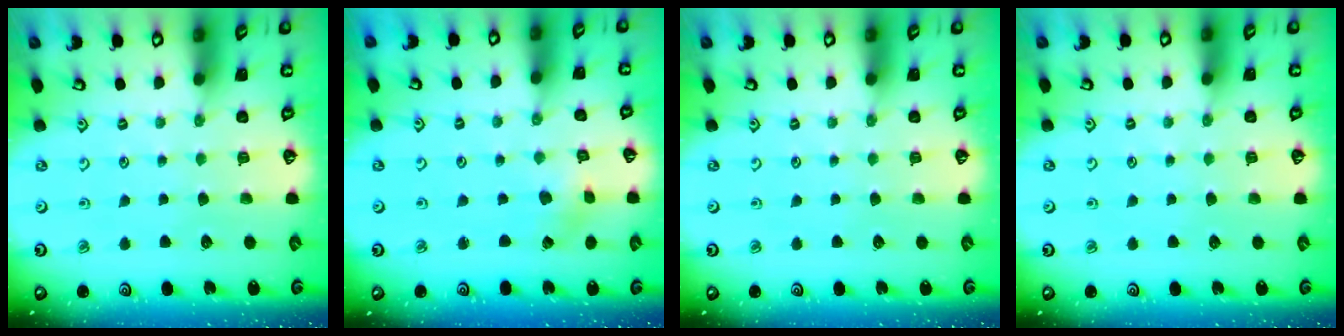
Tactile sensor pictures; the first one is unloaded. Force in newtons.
{"total": 1.4, "press": 1.4, "slide": 0.2}
{"total": 0.0}
{"total": 0.0}